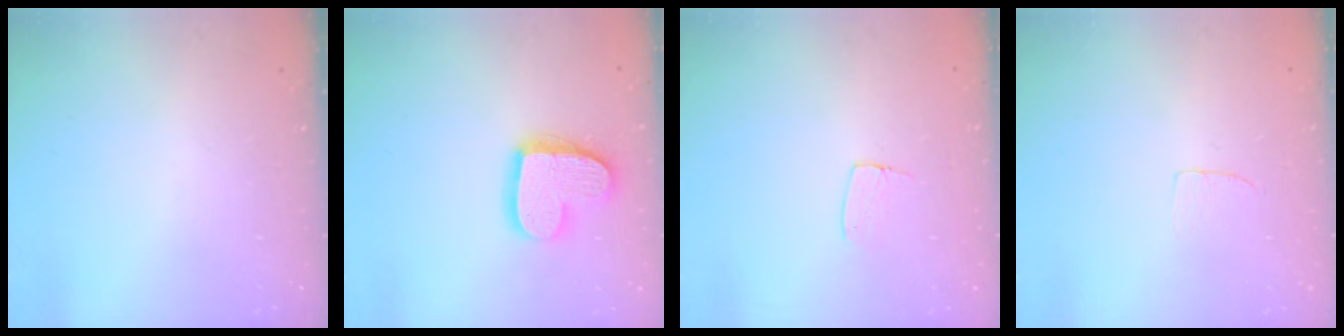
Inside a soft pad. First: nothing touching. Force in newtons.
{"total": 16.2, "press": 16.1, "slide": 1.5}
{"total": 5.5, "press": 5.5, "slide": 0.4}
{"total": 2.7, "press": 2.7, "slide": 0.2}